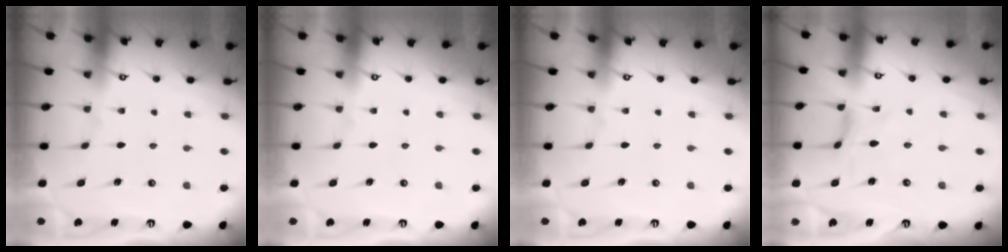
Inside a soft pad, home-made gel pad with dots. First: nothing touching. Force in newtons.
{"total": 0.0}
{"total": 0.0}
{"total": 0.0}